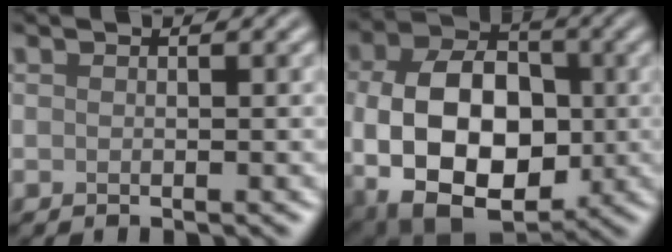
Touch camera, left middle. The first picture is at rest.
{"total": 13.4, "force": [-1.7, 9.1, 9.7], "torque": [-0.172, -0.019, -0.025]}